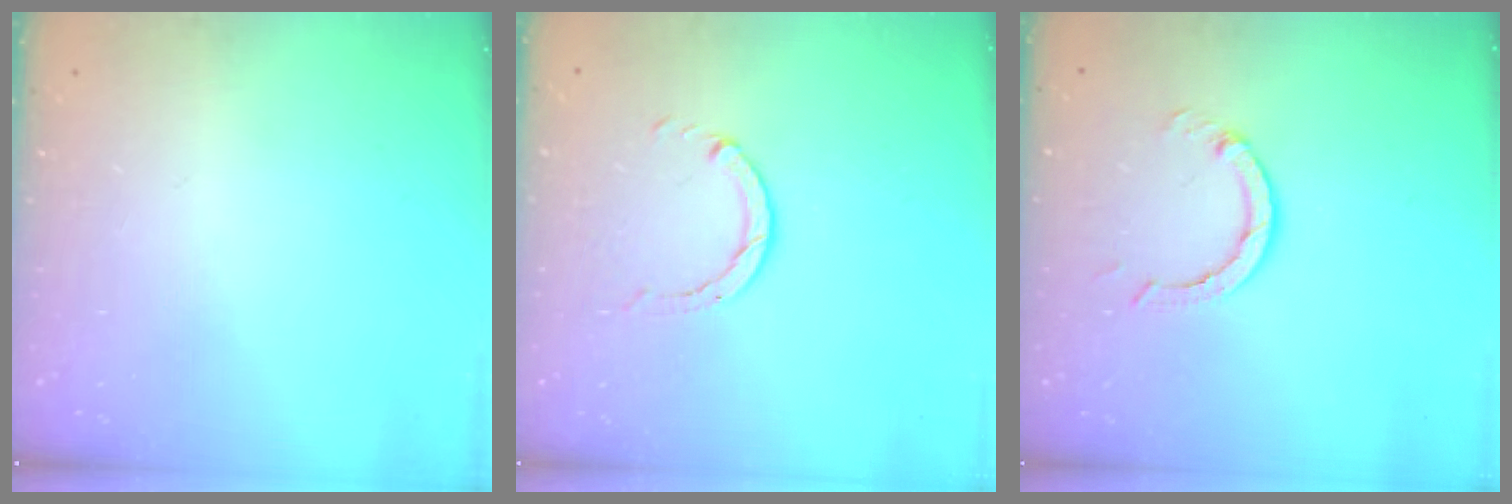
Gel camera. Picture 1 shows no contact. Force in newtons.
{"total": 3.2, "press": 3.2, "slide": 0.5}
{"total": 3.7, "press": 3.7, "slide": 0.1}